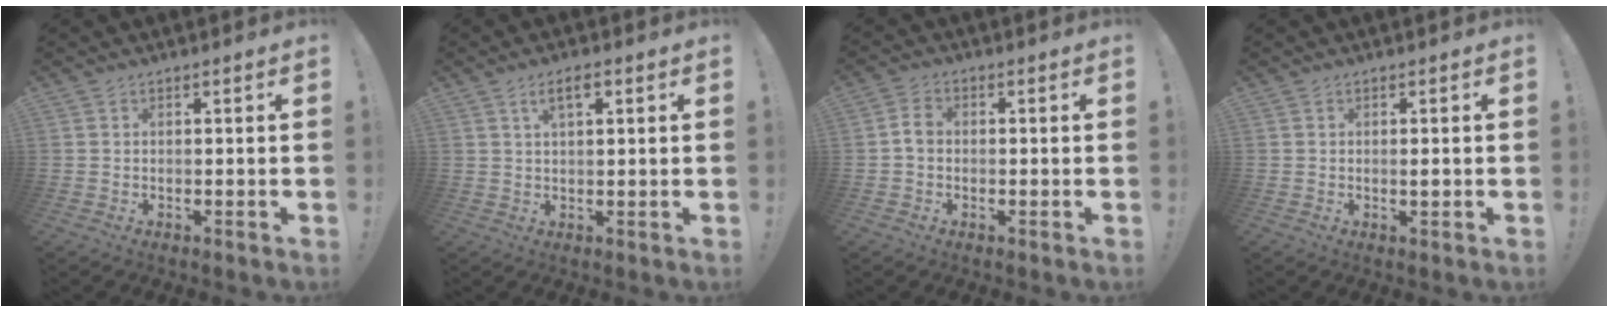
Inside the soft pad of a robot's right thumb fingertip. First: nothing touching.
{"total": 4.6, "force": [2.0, 1.9, 3.7], "torque": [-0.053, -0.001, 0.030]}
{"total": 3.7, "force": [-0.3, 2.7, 2.6], "torque": [-0.037, 0.008, -0.004]}
{"total": 1.2, "force": [-0.2, 0.0, 1.1], "torque": [-0.019, -0.002, -0.005]}